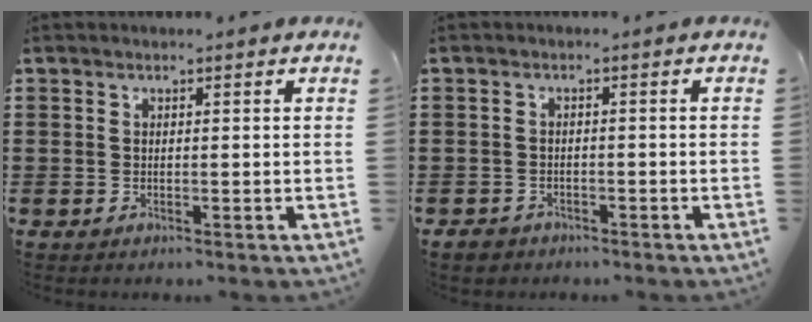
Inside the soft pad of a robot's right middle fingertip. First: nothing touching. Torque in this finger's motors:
{"motor_torque": [0.27, 0.08, 0.00, 0.02]}